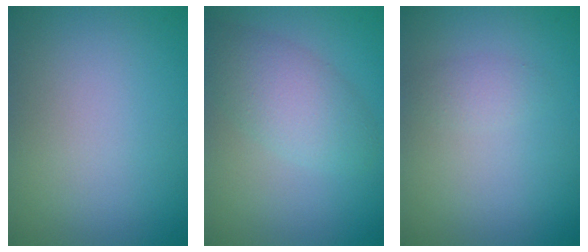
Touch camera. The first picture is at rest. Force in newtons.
{"total": 4.0, "press": 4.0, "slide": 0.1}
{"total": 1.1, "press": 1.1, "slide": 0.0}